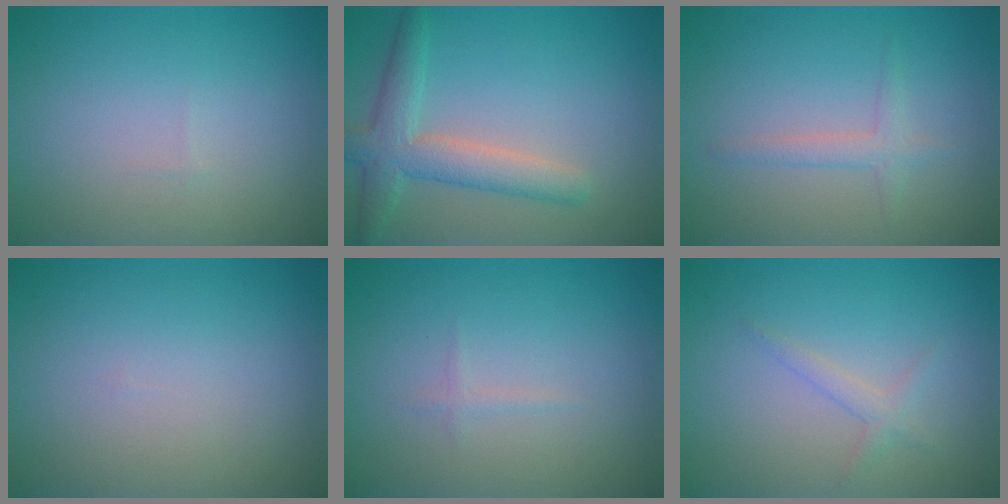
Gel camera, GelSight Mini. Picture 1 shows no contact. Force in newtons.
{"total": 4.4, "press": 4.4, "slide": 0.2}
{"total": 1.6, "press": 1.6, "slide": 0.1}
{"total": 0.0}
{"total": 0.6, "press": 0.6, "slide": 0.0}
{"total": 1.3, "press": 1.3, "slide": 0.1}